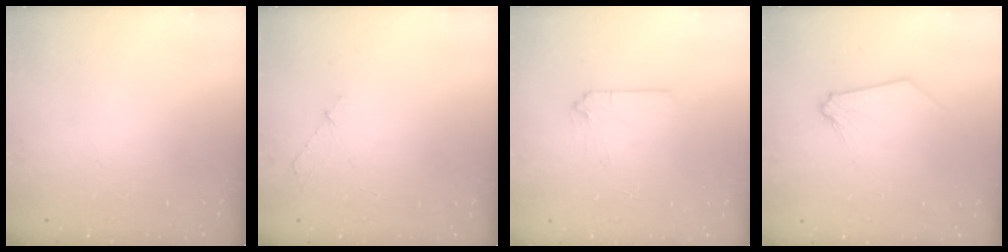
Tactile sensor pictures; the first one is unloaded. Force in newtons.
{"total": 4.3, "press": 4.3, "slide": 0.5}
{"total": 0.0}
{"total": 0.0}